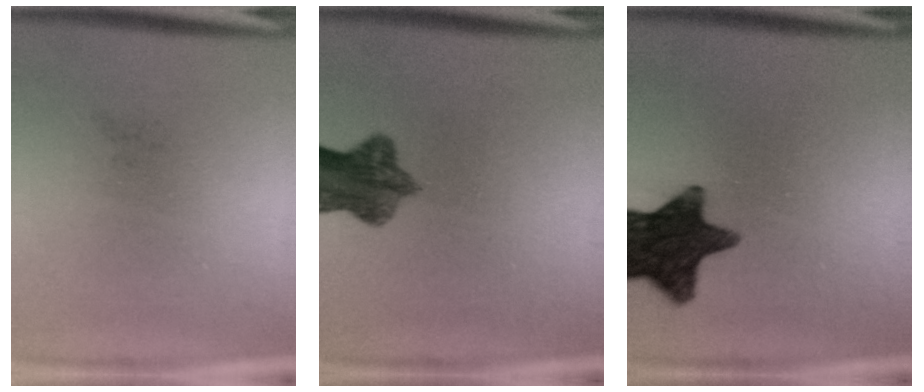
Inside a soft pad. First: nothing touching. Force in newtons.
{"total": 7.6}
{"total": 13.7}